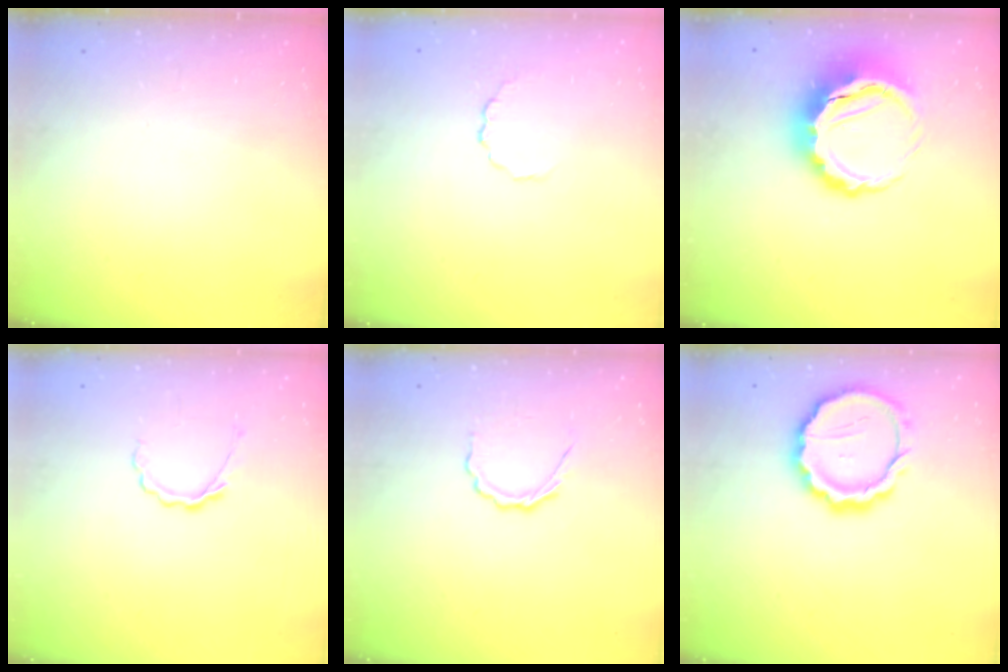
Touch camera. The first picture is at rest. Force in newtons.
{"total": 2.8, "press": 2.6, "slide": 1.1}
{"total": 8.2, "press": 7.9, "slide": 2.0}
{"total": 3.3, "press": 3.1, "slide": 1.1}
{"total": 4.2, "press": 4.0, "slide": 1.2}
{"total": 14.6, "press": 14.3, "slide": 3.0}